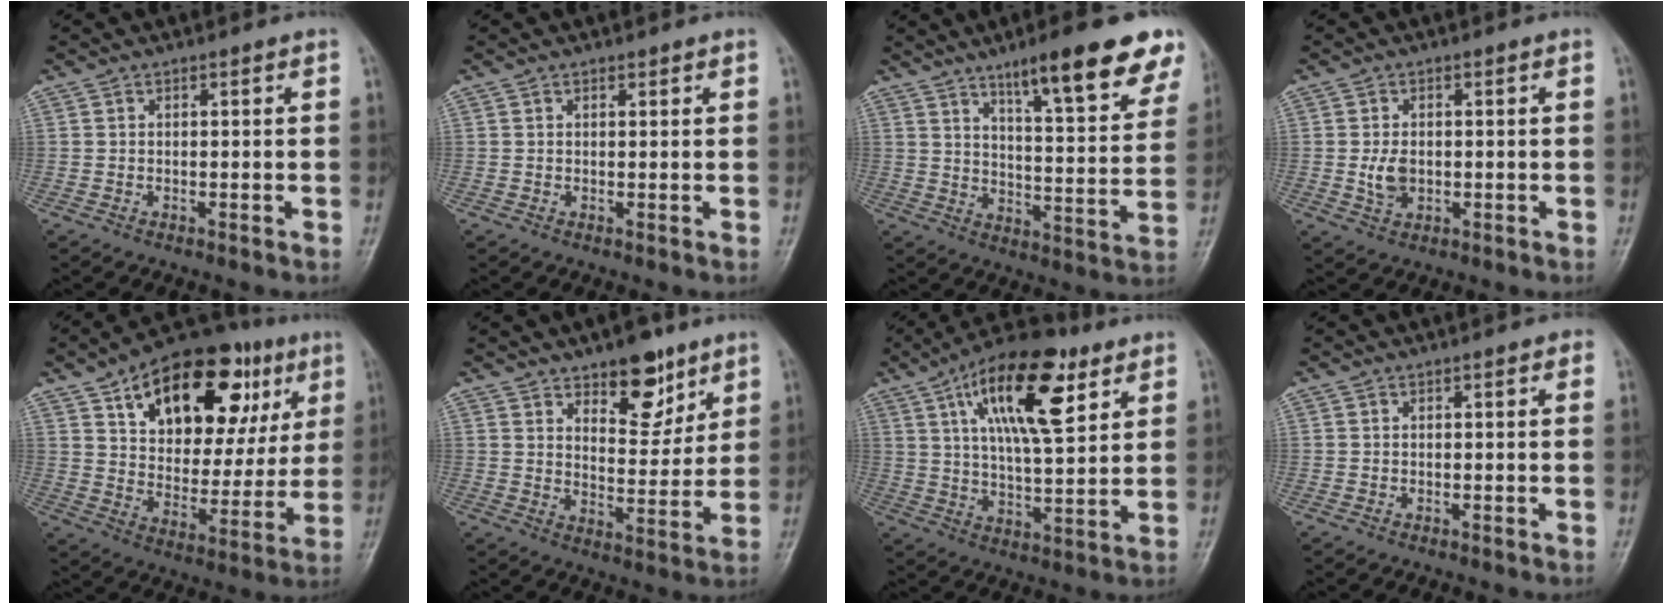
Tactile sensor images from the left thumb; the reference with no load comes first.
{"total": 0.6, "force": [0.5, 0.4, 0.2], "torque": [-0.002, -0.004, 0.006]}
{"total": 17.9, "force": [11.6, 3.7, 13.1], "torque": [-0.148, -0.053, 0.170]}
{"total": 3.8, "force": [-0.2, 2.6, 2.8], "torque": [-0.048, -0.003, 0.000]}
{"total": 26.4, "force": [12.0, 14.3, 18.6], "torque": [-0.234, -0.002, 0.188]}
{"total": 11.2, "force": [7.1, 5.3, 6.8], "torque": [-0.064, -0.048, 0.112]}
{"total": 19.0, "force": [8.6, 7.3, 15.4], "torque": [-0.230, -0.020, 0.140]}
{"total": 0.9, "force": [0.4, 0.4, 0.7], "torque": [-0.006, 0.002, 0.000]}